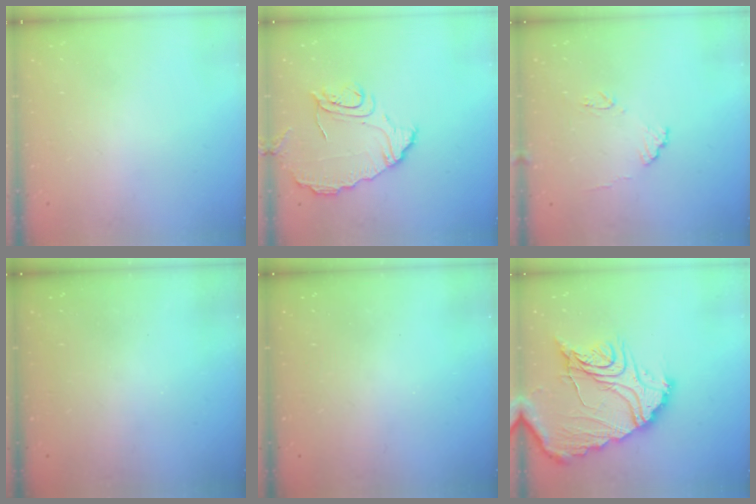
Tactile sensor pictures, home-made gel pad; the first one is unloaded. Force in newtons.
{"total": 10.9, "press": 10.9, "slide": 0.2}
{"total": 8.7, "press": 8.7, "slide": 0.6}
{"total": 3.2, "press": 3.2, "slide": 0.1}
{"total": 3.1, "press": 3.1, "slide": 0.1}
{"total": 22.0, "press": 21.9, "slide": 2.1}